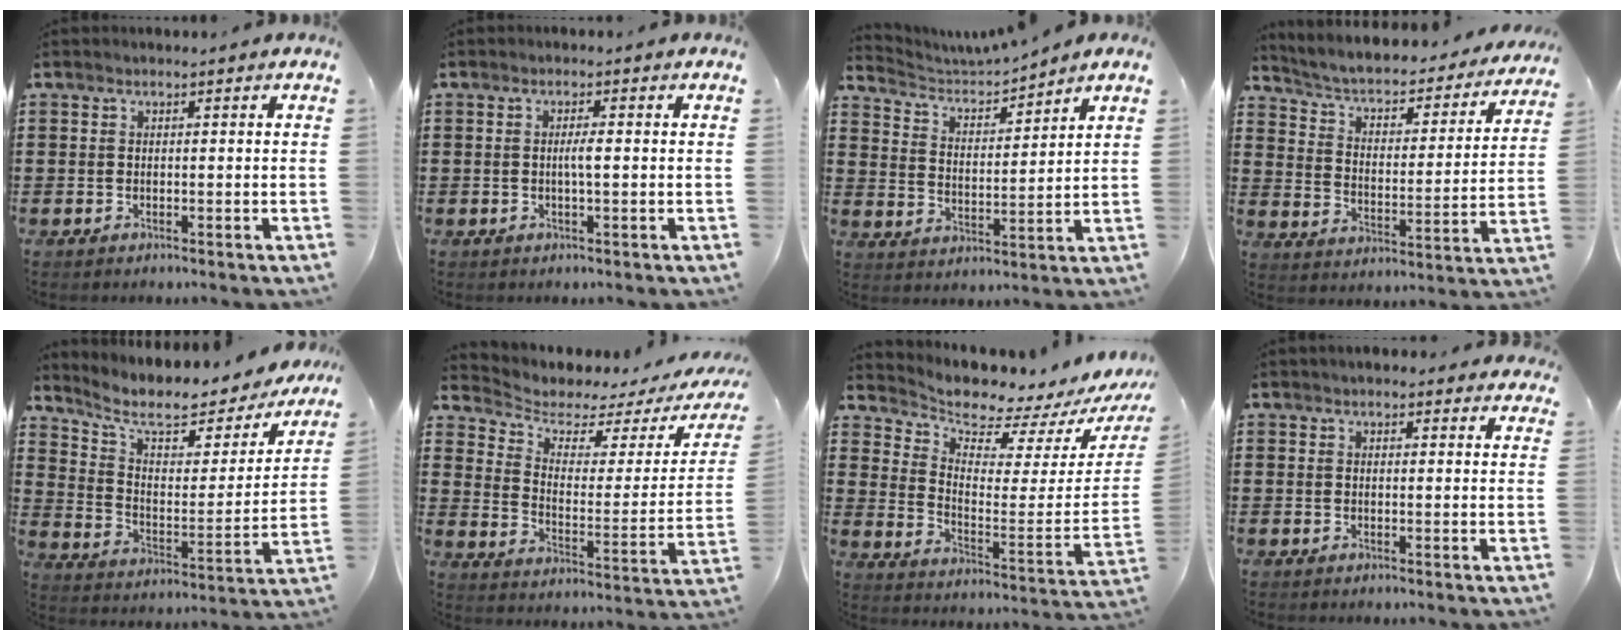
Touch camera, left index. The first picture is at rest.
{"total": 1.9, "force": [0.1, -0.1, 1.9], "torque": [-0.037, -0.005, 0.001]}
{"total": 4.2, "force": [4.1, 0.4, 0.9], "torque": [-0.042, -0.030, 0.067]}
{"total": 3.4, "force": [2.5, 1.1, 1.9], "torque": [-0.053, -0.028, 0.033]}
{"total": 8.1, "force": [6.2, 2.7, 4.5], "torque": [-0.102, -0.045, 0.101]}
{"total": 3.1, "force": [2.7, 1.1, 1.1], "torque": [-0.046, -0.025, 0.040]}
{"total": 5.0, "force": [4.8, 0.1, 1.3], "torque": [-0.052, -0.068, 0.078]}
{"total": 2.2, "force": [2.1, 0.5, 0.7], "torque": [-0.018, 0.000, 0.040]}